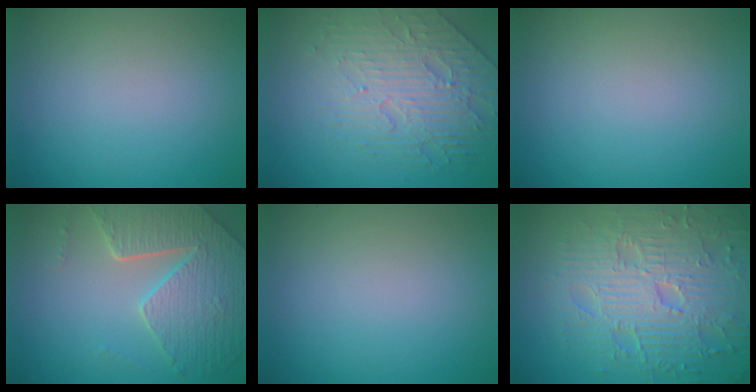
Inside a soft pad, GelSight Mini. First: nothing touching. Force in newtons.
{"total": 4.7, "press": 4.2, "slide": 2.2}
{"total": 0.0}
{"total": 6.2, "press": 5.1, "slide": 3.6}
{"total": 0.0}
{"total": 9.5, "press": 6.8, "slide": 6.6}